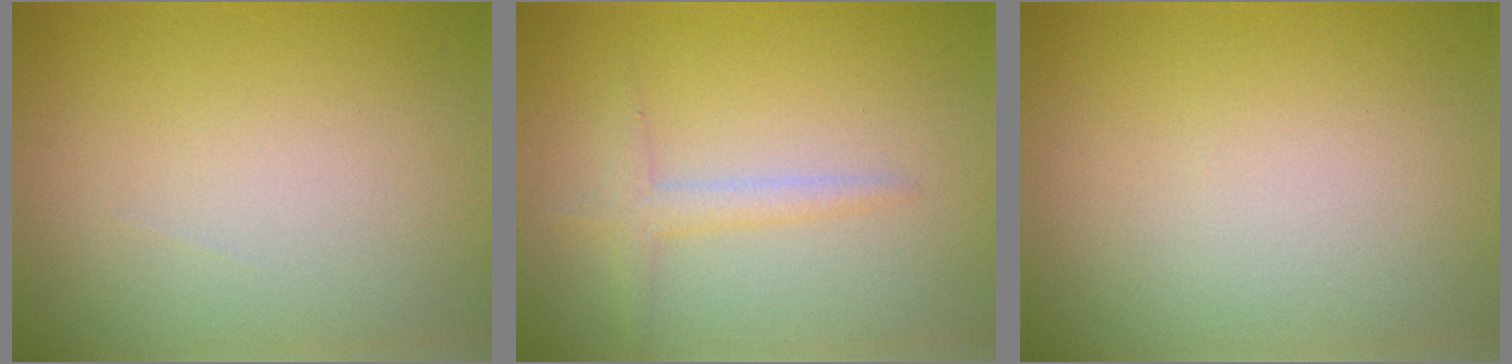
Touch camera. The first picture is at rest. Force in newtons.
{"total": 1.7, "press": 1.7, "slide": 0.1}
{"total": 0.0}